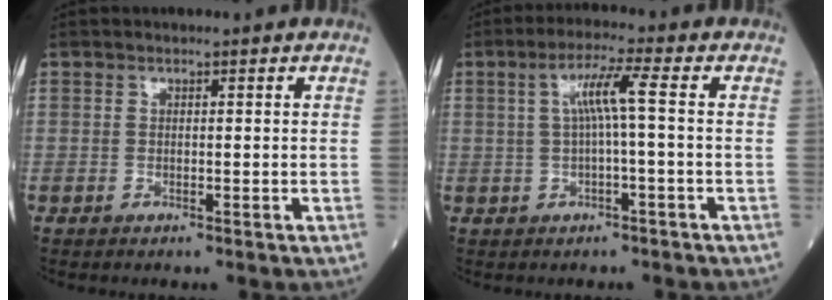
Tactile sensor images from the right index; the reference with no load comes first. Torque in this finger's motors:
{"motor_torque": [0.77, 0.14, 0.38, 0.11]}